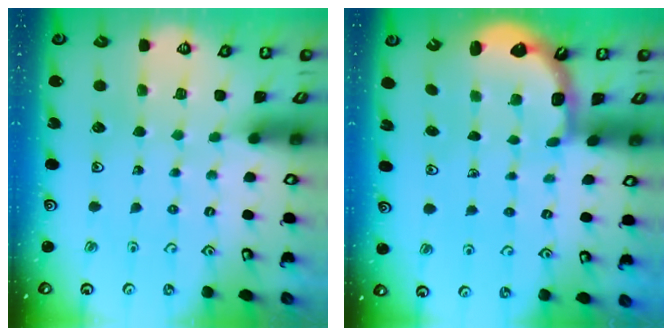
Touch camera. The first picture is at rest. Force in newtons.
{"total": 2.6, "press": 2.2, "slide": 1.4}